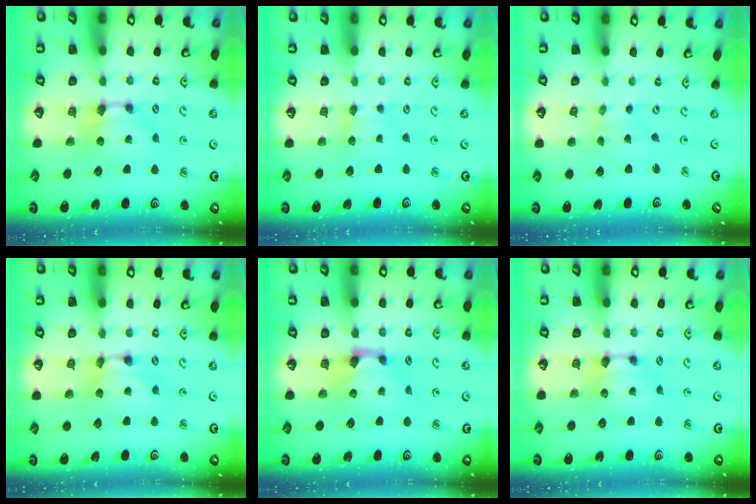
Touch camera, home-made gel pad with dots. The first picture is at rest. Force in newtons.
{"total": 2.2, "press": 2.1, "slide": 0.4}
{"total": 5.3, "press": 5.2, "slide": 0.6}
{"total": 1.7, "press": 1.7, "slide": 0.1}
{"total": 1.2, "press": 0.2, "slide": 1.2}
{"total": 0.0}